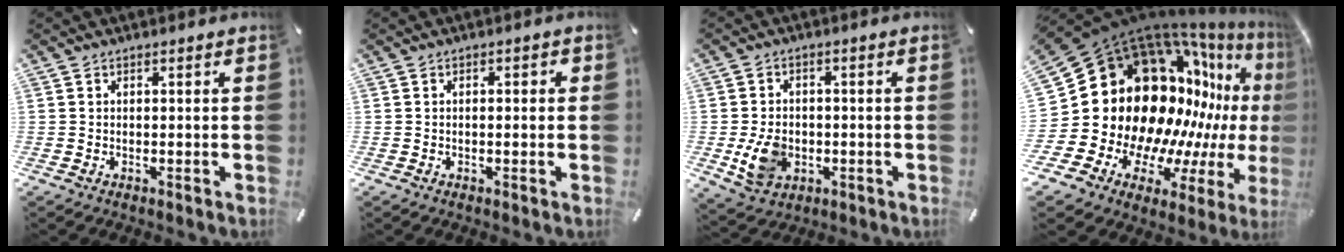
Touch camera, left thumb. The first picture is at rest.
{"total": 1.4, "force": [-0.3, 0.6, 1.2], "torque": [-0.023, 0.003, -0.006]}
{"total": 8.2, "force": [-1.5, 6.6, 4.6], "torque": [-0.095, 0.002, -0.026]}
{"total": 30.1, "force": [4.1, 21.8, 20.3], "torque": [-0.292, -0.157, 0.154]}